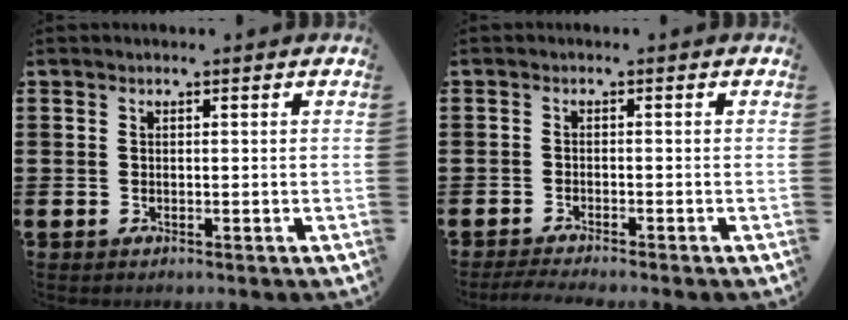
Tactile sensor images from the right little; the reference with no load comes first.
{"total": 1.5, "force": [-1.3, 0.0, 0.7], "torque": [-0.012, 0.000, -0.025]}